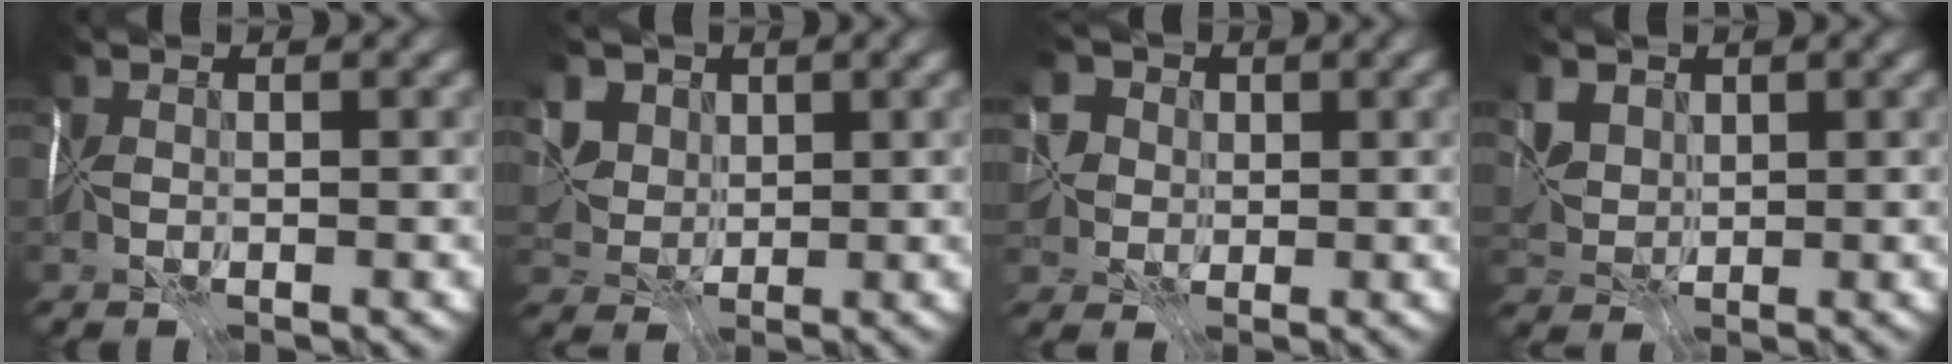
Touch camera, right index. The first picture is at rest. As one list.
[{"total": 5.6, "force": [3.1, 4.0, 2.4], "torque": [-0.046, 0.009, 0.044]}, {"total": 6.9, "force": [2.3, 5.5, 3.5], "torque": [-0.058, 0.017, 0.019]}, {"total": 3.0, "force": [2.0, 1.8, 1.3], "torque": [-0.043, 0.005, 0.044]}]